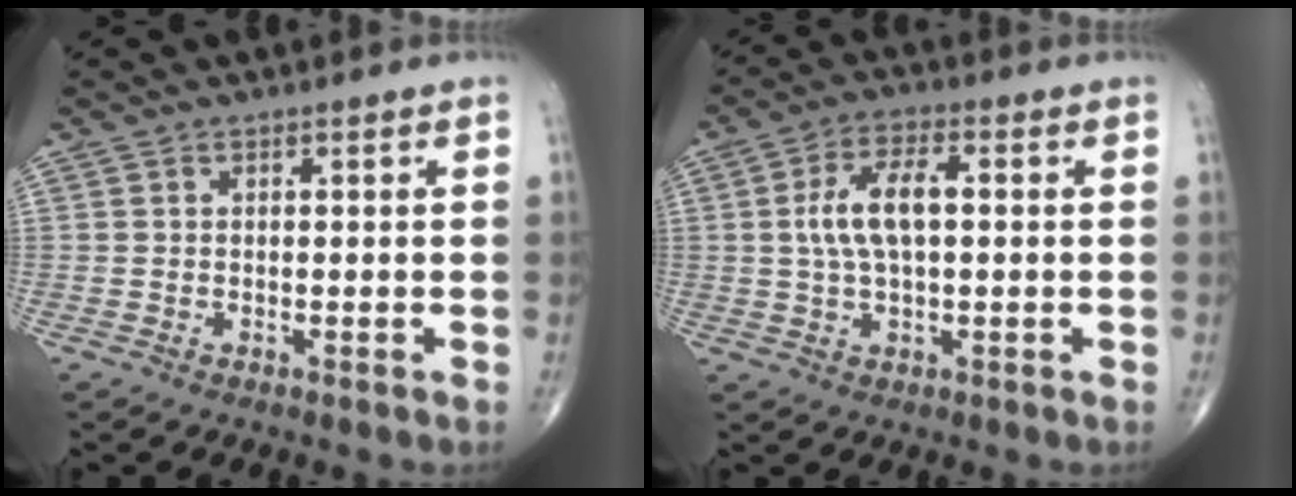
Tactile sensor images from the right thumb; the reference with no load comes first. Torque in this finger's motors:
{"motor_torque": [0.07, 0.07, 0.92, 0.22, 0.17]}